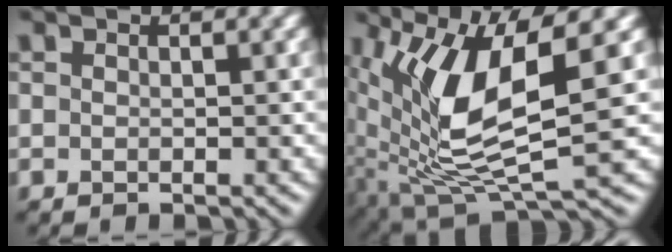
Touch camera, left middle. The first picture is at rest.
{"total": 10.4, "force": [1.8, 4.0, 9.4], "torque": [-0.199, -0.012, 0.045]}